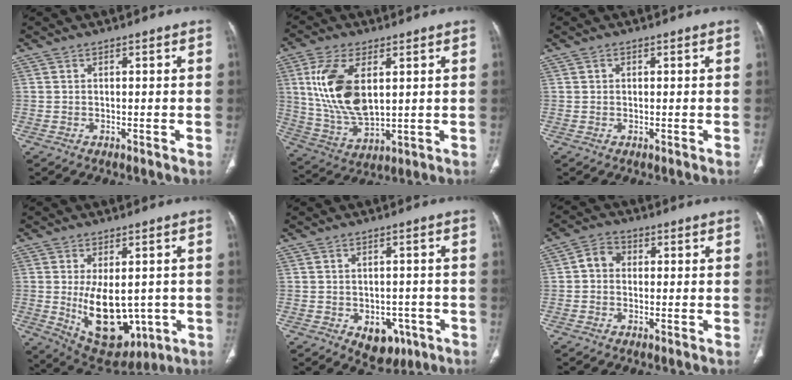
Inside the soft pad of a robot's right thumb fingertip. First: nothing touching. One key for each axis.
{"total": 15.1, "fx": 3.7, "fy": 7.8, "fz": 12.4, "tx": -0.253, "ty": -0.017, "tz": 0.083}
{"total": 0.6, "fx": 0.2, "fy": 0.5, "fz": 0.3, "tx": -0.002, "ty": 0.001, "tz": 0.003}
{"total": 14.9, "fx": -1.7, "fy": 8.7, "fz": 11.9, "tx": -0.156, "ty": -0.016, "tz": 0.007}
{"total": 7.0, "fx": -2.8, "fy": 4.9, "fz": 4.1, "tx": -0.028, "ty": 0.013, "tz": -0.024}
{"total": 3.9, "fx": 0.1, "fy": 3.3, "fz": 2.2, "tx": -0.025, "ty": 0.013, "tz": -0.008}